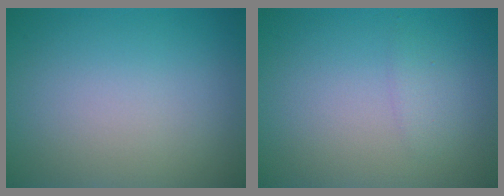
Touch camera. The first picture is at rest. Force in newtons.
{"total": 1.1, "press": 1.1, "slide": 0.1}